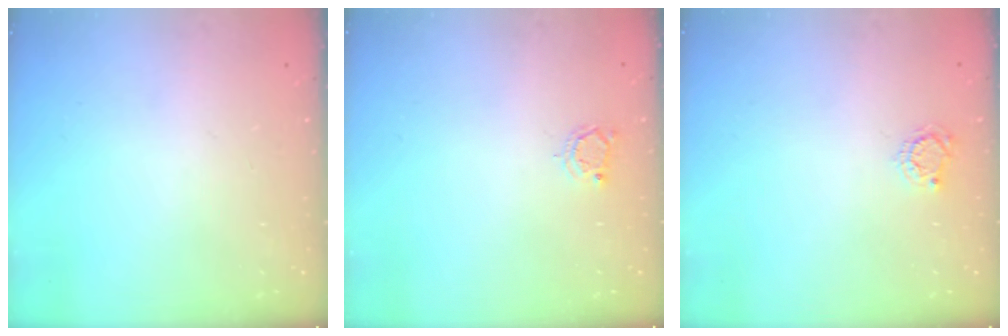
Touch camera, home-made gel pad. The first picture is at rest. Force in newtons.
{"total": 3.0, "press": 3.0, "slide": 0.3}
{"total": 3.7, "press": 3.7, "slide": 0.3}